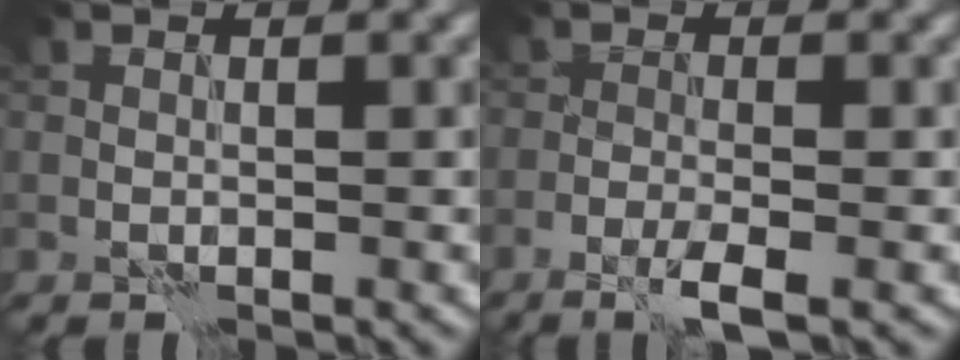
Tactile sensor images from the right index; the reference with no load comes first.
{"total": 2.9, "force": [-1.7, 0.5, 2.3], "torque": [-0.045, 0.002, -0.040]}